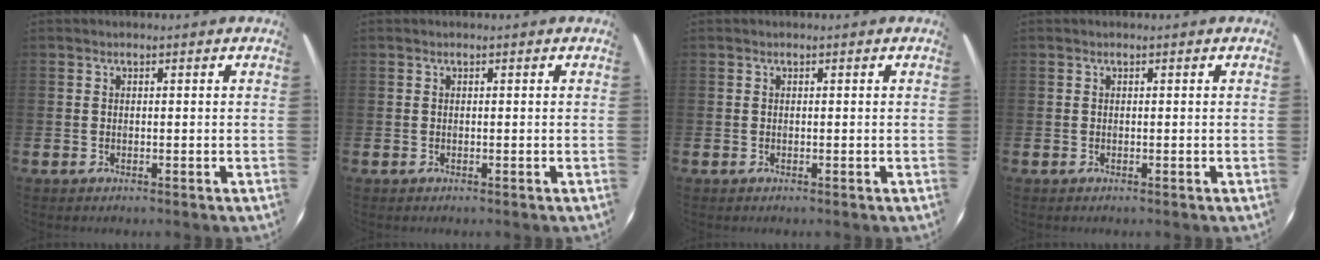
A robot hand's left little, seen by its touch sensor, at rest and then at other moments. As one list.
[{"total": 0.0}, {"total": 0.0}, {"total": 0.0}]